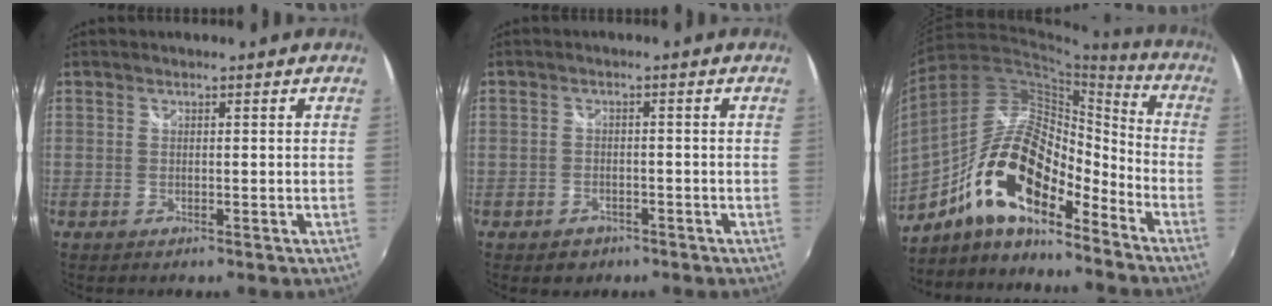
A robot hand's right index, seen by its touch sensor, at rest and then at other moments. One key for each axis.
{"total": 3.6, "fx": -2.3, "fy": 2.7, "fz": 0.9, "tx": -0.027, "ty": -0.001, "tz": -0.031}
{"total": 18.4, "fx": -11.7, "fy": 6.5, "fz": 12.6, "tx": -0.236, "ty": 0.001, "tz": -0.224}